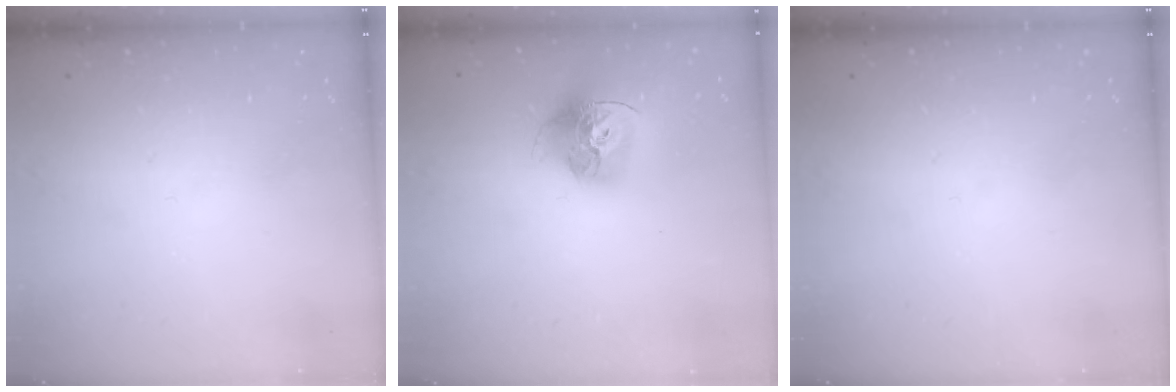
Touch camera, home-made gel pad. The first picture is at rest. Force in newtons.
{"total": 16.0, "press": 15.9, "slide": 1.7}
{"total": 0.0}